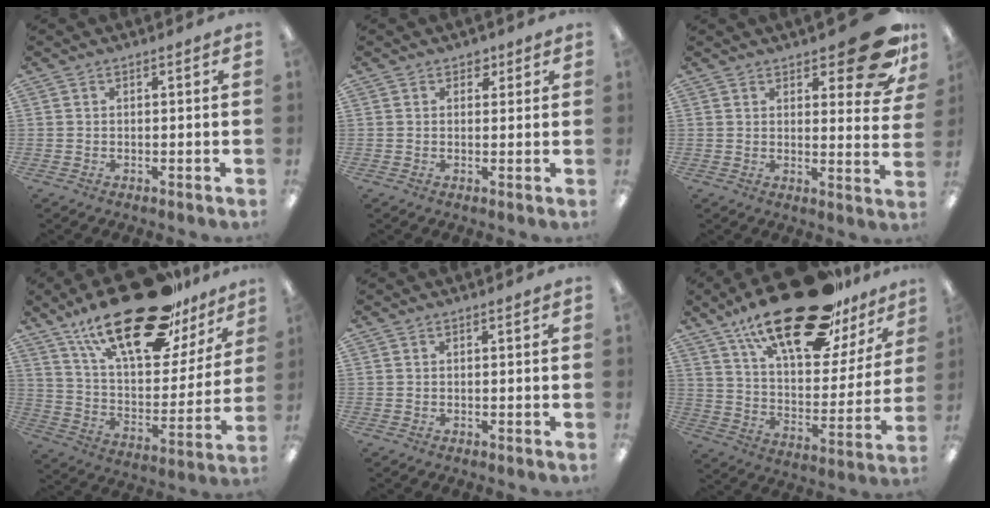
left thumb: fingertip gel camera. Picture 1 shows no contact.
{"total": 2.1, "force": [1.2, 1.5, 0.6], "torque": [0.001, -0.003, 0.019]}
{"total": 13.7, "force": [9.0, 4.6, 9.4], "torque": [-0.109, -0.059, 0.146]}
{"total": 29.3, "force": [19.7, 11.6, 18.3], "torque": [-0.285, -0.108, 0.330]}
{"total": 0.0}
{"total": 27.9, "force": [19.8, 10.1, 16.8], "torque": [-0.266, -0.114, 0.328]}